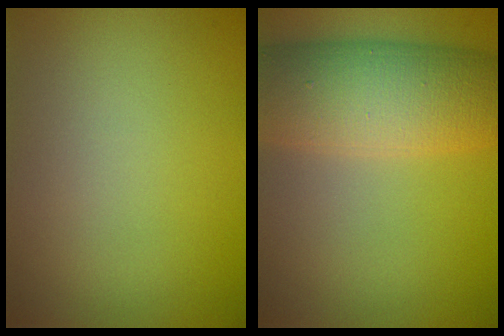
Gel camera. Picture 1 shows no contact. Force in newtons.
{"total": 8.4, "press": 8.4, "slide": 0.2}